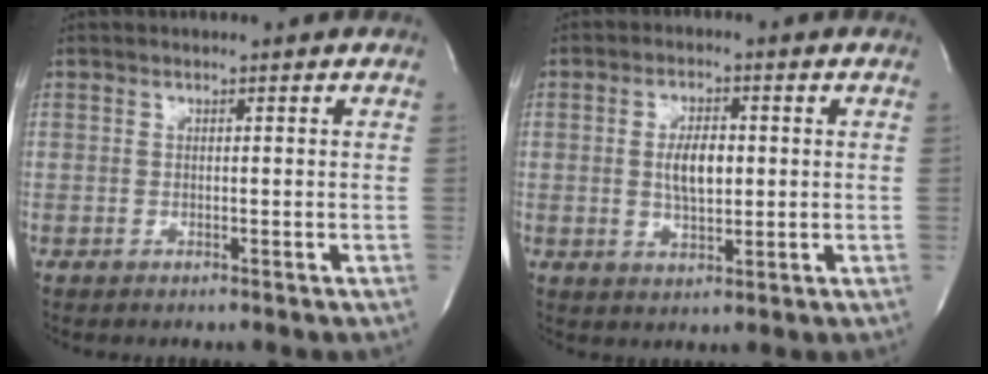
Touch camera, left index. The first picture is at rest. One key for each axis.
{"total": 5.5, "fx": 0.4, "fy": 2.3, "fz": 4.9, "tx": -0.095, "ty": 0.002, "tz": 0.009}